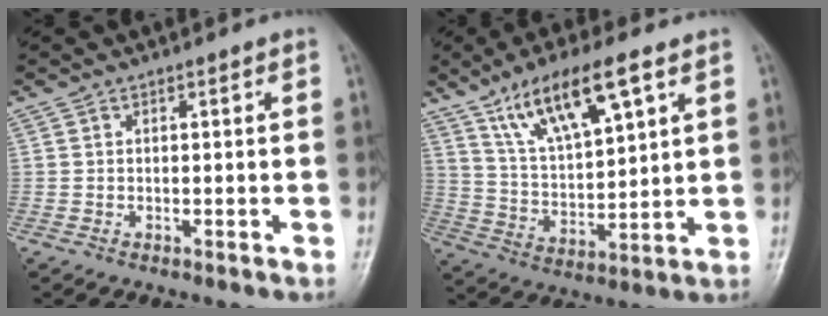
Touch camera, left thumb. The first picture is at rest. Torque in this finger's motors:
{"motor_torque": [0.47, 0.44, 1.64, -1.12, 0.32]}